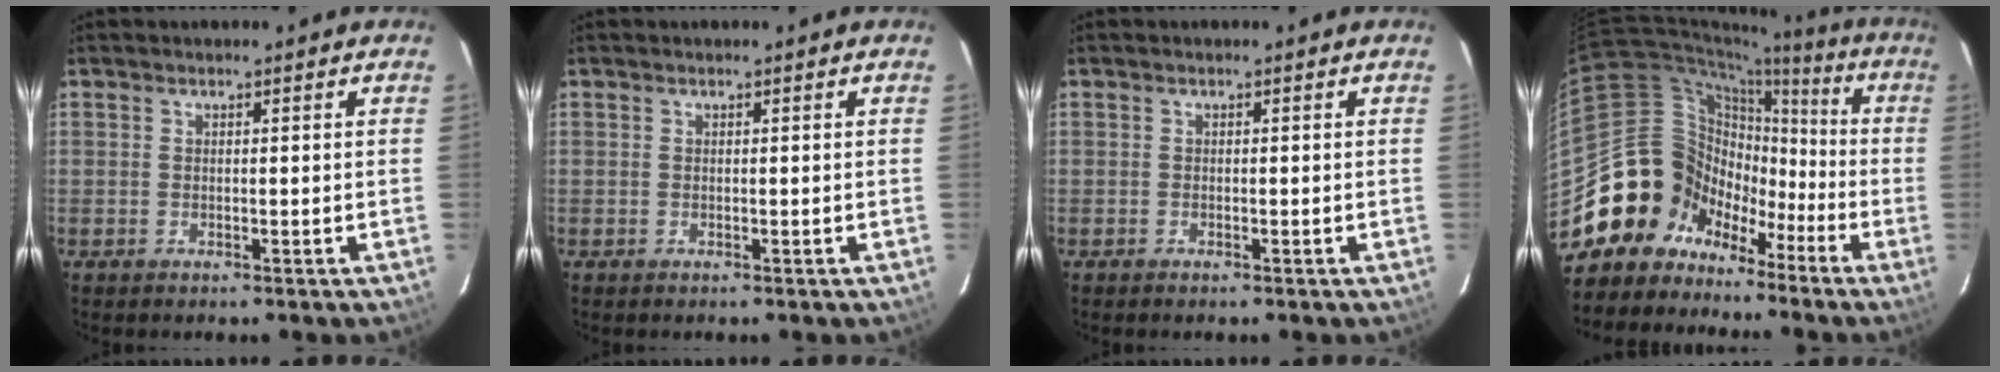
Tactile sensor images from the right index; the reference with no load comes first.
{"total": 0.0}
{"total": 0.0}
{"total": 16.4, "force": [-9.5, 13.0, 3.0], "torque": [-0.066, 0.071, -0.169]}